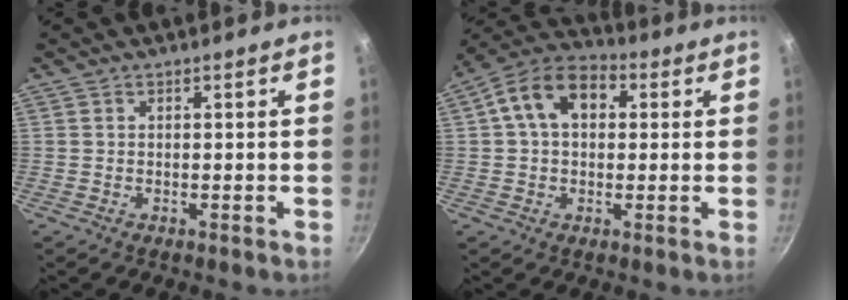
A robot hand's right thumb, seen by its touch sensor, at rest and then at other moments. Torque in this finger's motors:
{"motor_torque": [-0.32, 1.67, 0.92, 0.26, 0.08]}